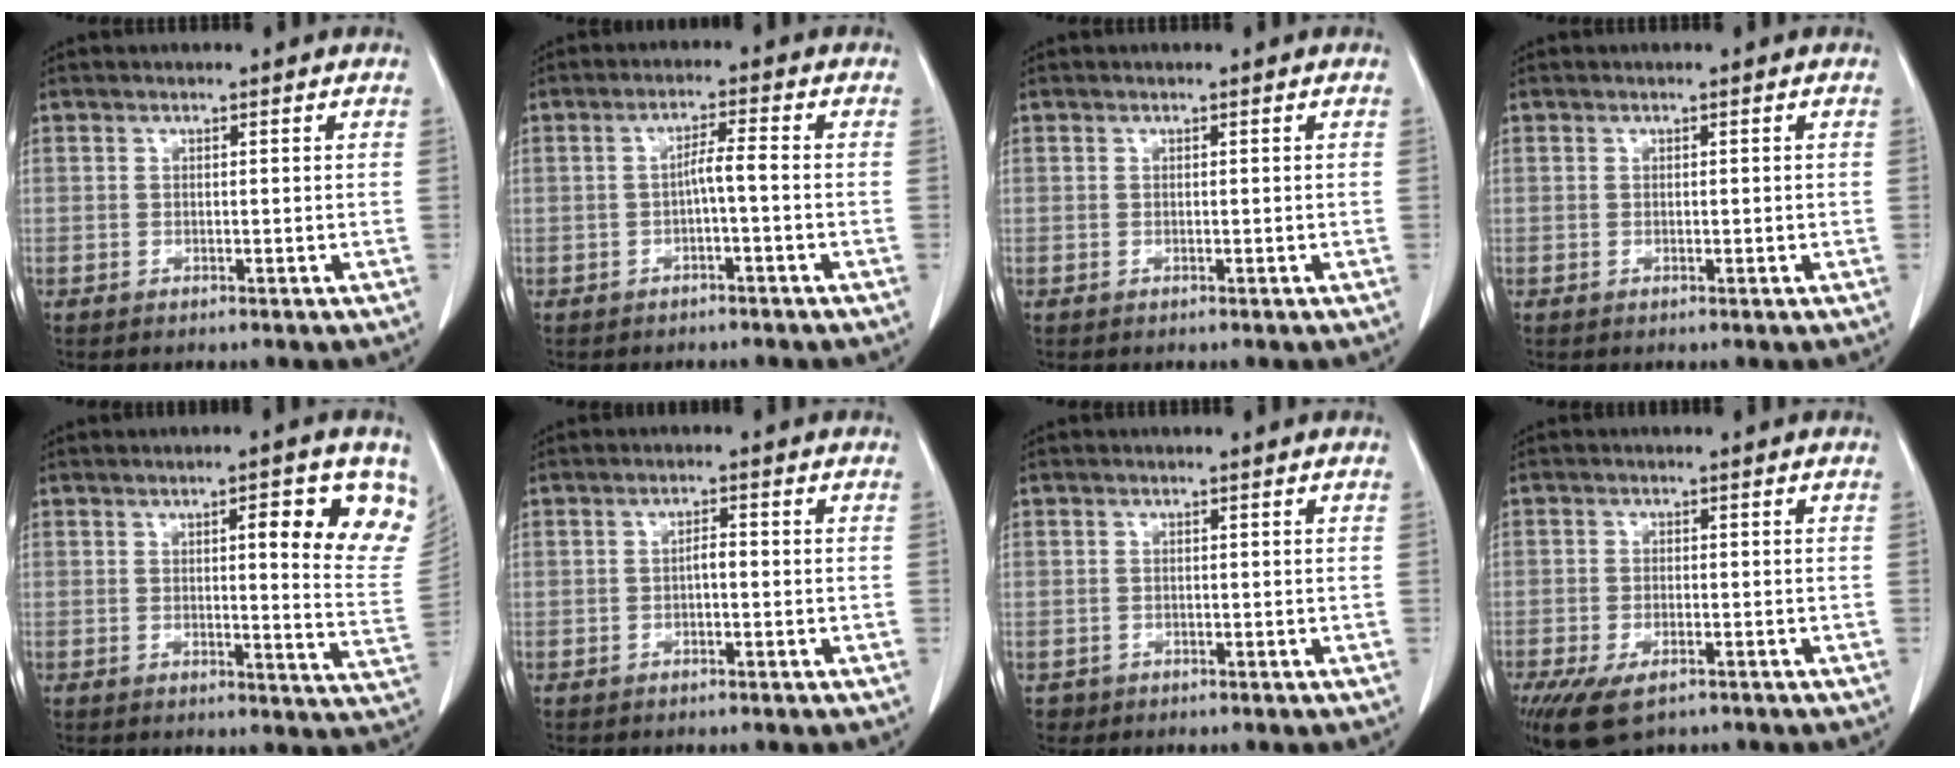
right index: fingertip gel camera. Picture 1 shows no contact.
{"total": 2.9, "force": [-0.8, 0.0, 2.8], "torque": [-0.046, 0.008, -0.013]}
{"total": 0.0}
{"total": 0.0}
{"total": 11.2, "force": [5.7, 1.7, 9.5], "torque": [-0.104, -0.018, 0.053]}
{"total": 1.6, "force": [-0.3, 0.4, 1.5], "torque": [-0.023, 0.005, -0.006]}
{"total": 1.3, "force": [-0.6, 1.2, -0.2], "torque": [-0.007, 0.004, -0.009]}
{"total": 9.2, "force": [-5.9, 4.2, 5.7], "torque": [-0.119, -0.016, -0.092]}